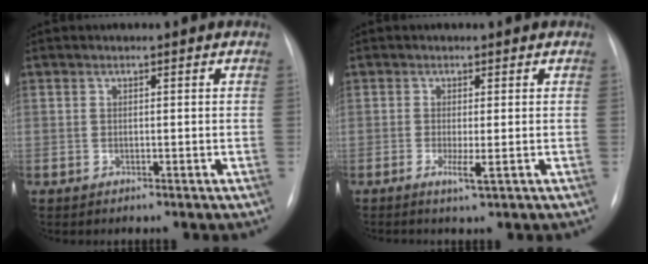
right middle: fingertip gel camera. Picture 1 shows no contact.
{"total": 1.8, "force": [-0.4, -0.4, 1.7], "torque": [-0.032, -0.007, -0.009]}